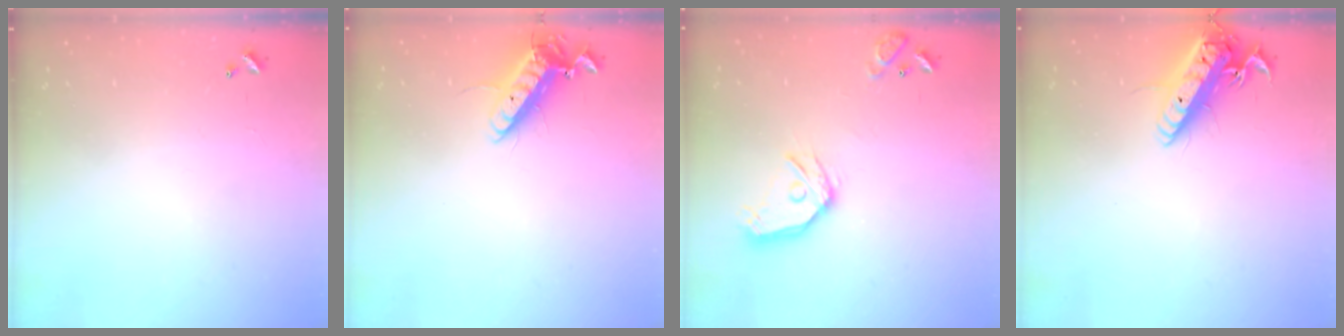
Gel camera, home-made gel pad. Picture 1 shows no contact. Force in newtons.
{"total": 13.1, "press": 13.0, "slide": 2.3}
{"total": 14.0, "press": 13.8, "slide": 1.9}
{"total": 16.4, "press": 16.1, "slide": 3.0}